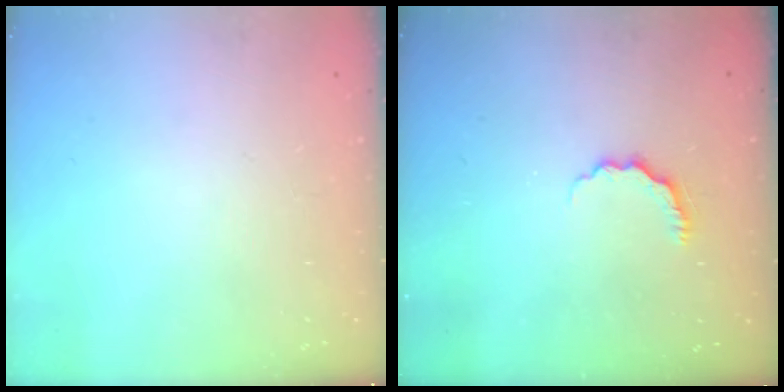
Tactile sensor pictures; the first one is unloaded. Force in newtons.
{"total": 3.3, "press": 3.2, "slide": 0.7}